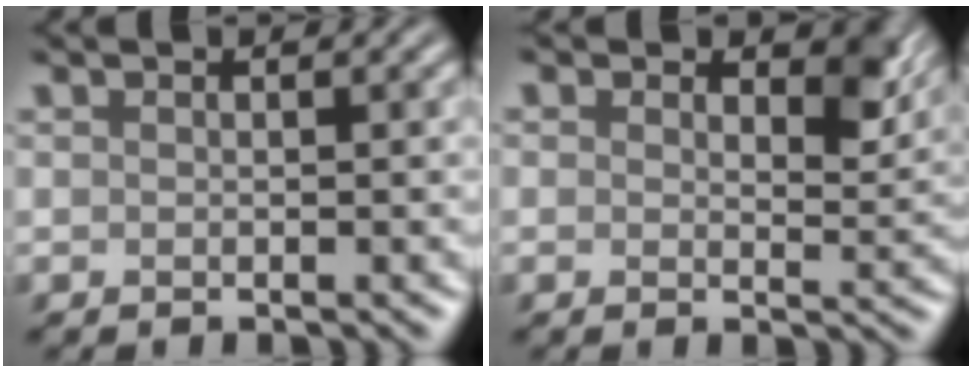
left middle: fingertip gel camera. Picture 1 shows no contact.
{"total": 3.1, "force": [1.6, 1.8, 2.0], "torque": [-0.030, -0.006, 0.020]}